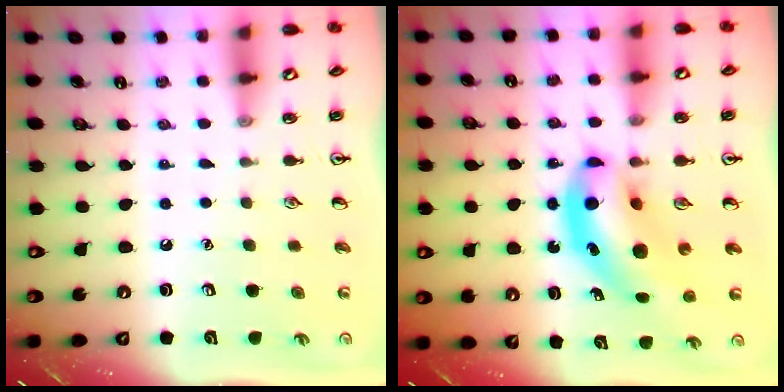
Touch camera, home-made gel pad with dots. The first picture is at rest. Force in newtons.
{"total": 12.5, "press": 11.9, "slide": 3.7}